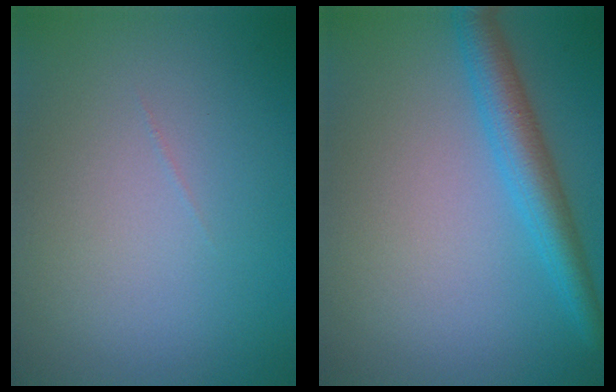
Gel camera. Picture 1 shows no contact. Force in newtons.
{"total": 3.8, "press": 3.8, "slide": 0.1}